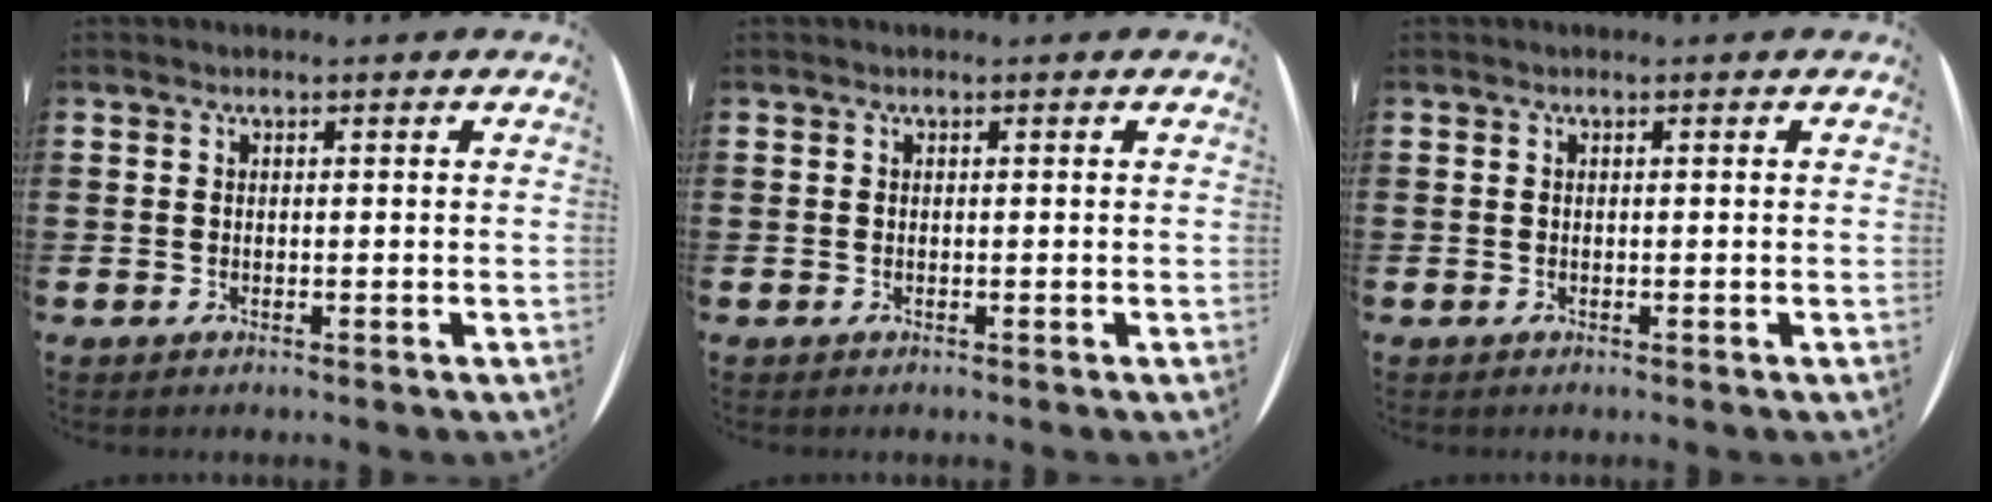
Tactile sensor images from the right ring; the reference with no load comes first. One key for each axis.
{"total": 0.0}
{"total": 0.0}